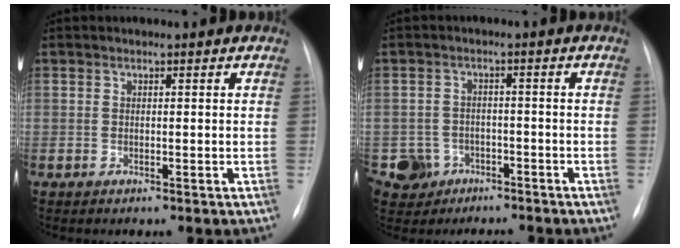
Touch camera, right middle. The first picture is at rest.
{"total": 6.2, "force": [-3.9, 4.8, 0.3], "torque": [-0.011, 0.009, -0.062]}